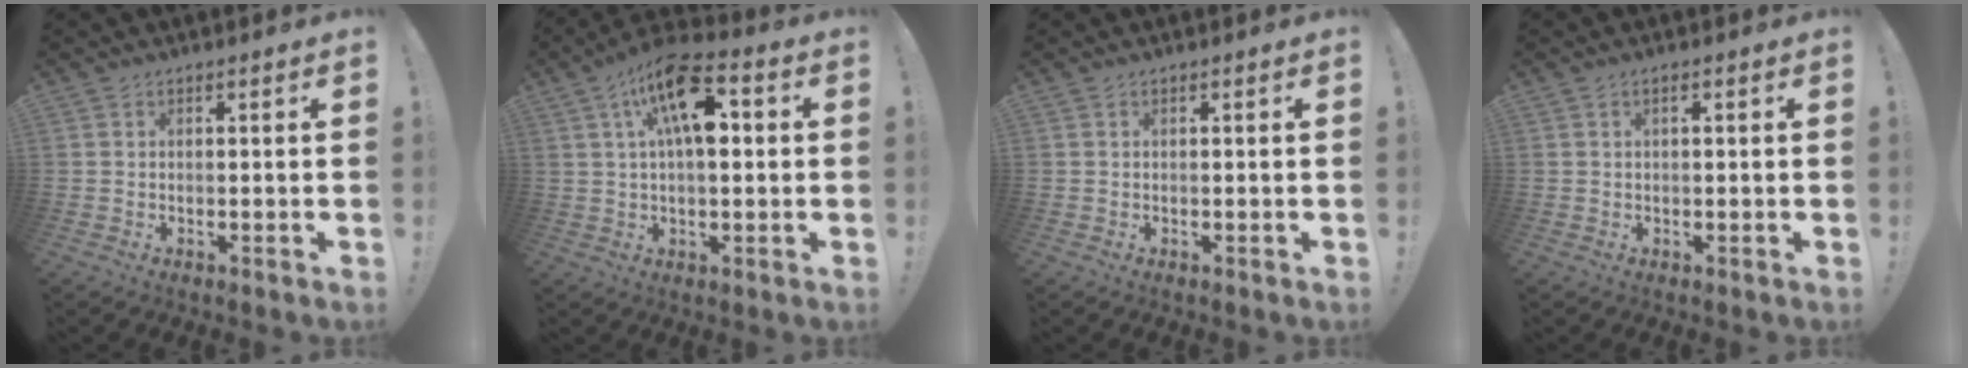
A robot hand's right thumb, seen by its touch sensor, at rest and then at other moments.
{"total": 14.7, "force": [4.7, 6.1, 12.5], "torque": [-0.209, -0.011, 0.076]}
{"total": 0.0}
{"total": 1.0, "force": [0.1, 0.1, 0.9], "torque": [-0.022, 0.004, 0.000]}